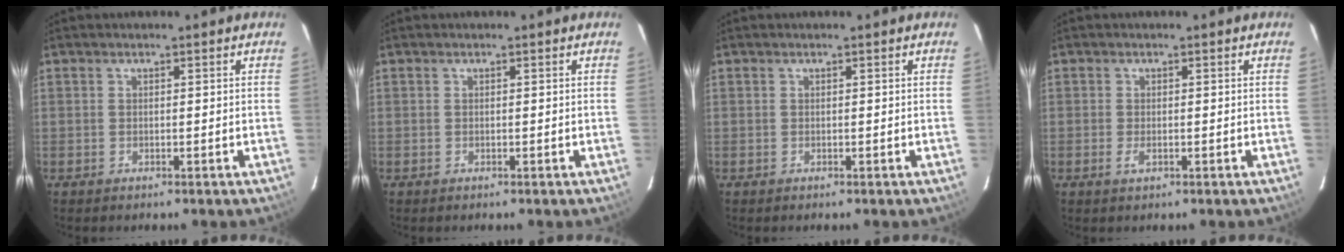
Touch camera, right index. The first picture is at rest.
{"total": 0.0}
{"total": 0.0}
{"total": 1.6, "force": [-0.6, 0.6, 1.3], "torque": [-0.027, -0.003, -0.010]}